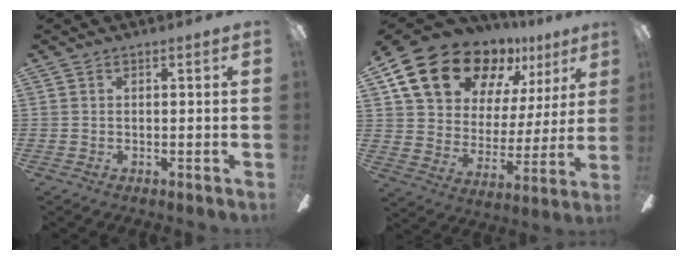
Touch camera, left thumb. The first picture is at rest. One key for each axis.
{"total": 20.6, "fx": 14.1, "fy": 11.9, "fz": 9.2, "tx": -0.175, "ty": -0.081, "tz": 0.263}